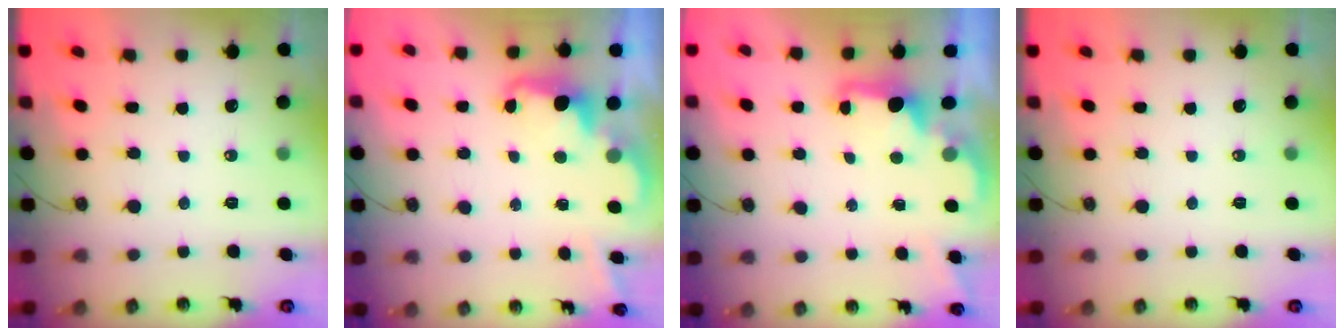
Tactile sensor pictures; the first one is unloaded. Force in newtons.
{"total": 2.2, "press": 2.2, "slide": 0.5}
{"total": 2.4, "press": 2.2, "slide": 0.7}
{"total": 0.0}